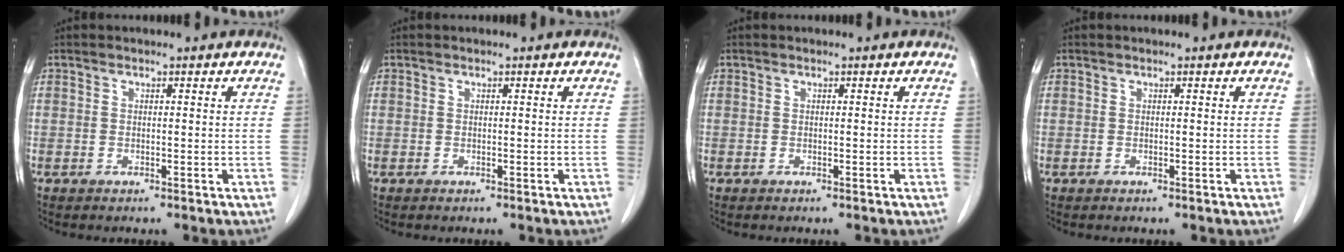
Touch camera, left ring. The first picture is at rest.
{"total": 0.0}
{"total": 0.0}
{"total": 0.0}